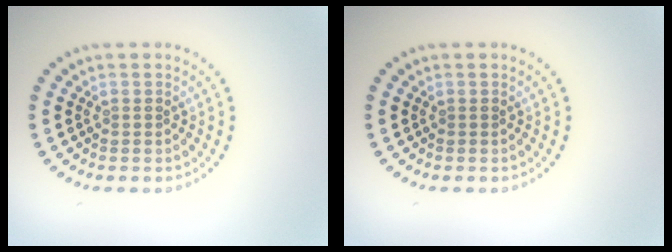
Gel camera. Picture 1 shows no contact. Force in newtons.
{"total": 0.0}